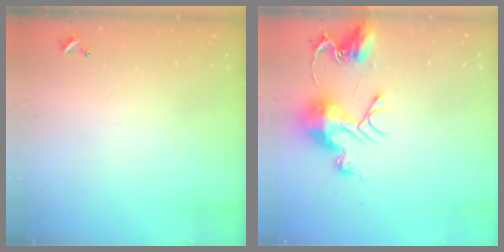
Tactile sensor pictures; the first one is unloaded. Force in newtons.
{"total": 12.0, "press": 12.0, "slide": 1.1}